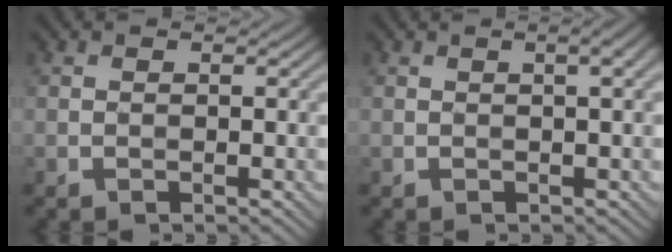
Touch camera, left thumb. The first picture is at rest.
{"total": 2.5, "force": [0.6, 0.3, 2.4], "torque": [-0.035, 0.008, 0.012]}